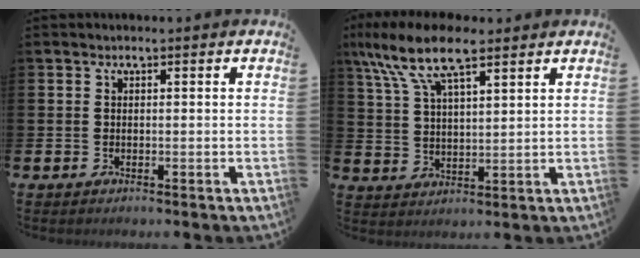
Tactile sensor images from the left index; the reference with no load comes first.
{"total": 10.0, "force": [7.4, 3.2, 6.0], "torque": [-0.130, -0.014, 0.133]}